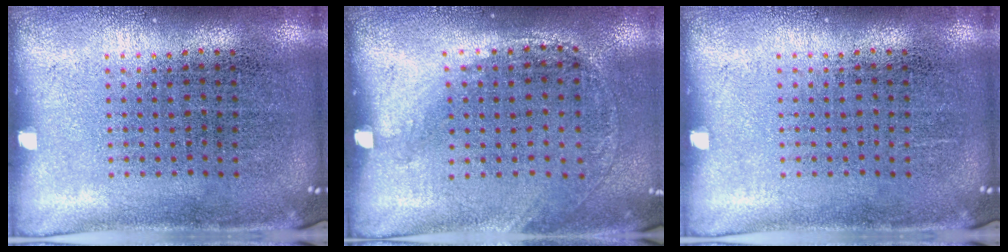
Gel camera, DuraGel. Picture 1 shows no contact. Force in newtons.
{"total": 1.3, "press": 0.9, "slide": 0.9}
{"total": 0.0}